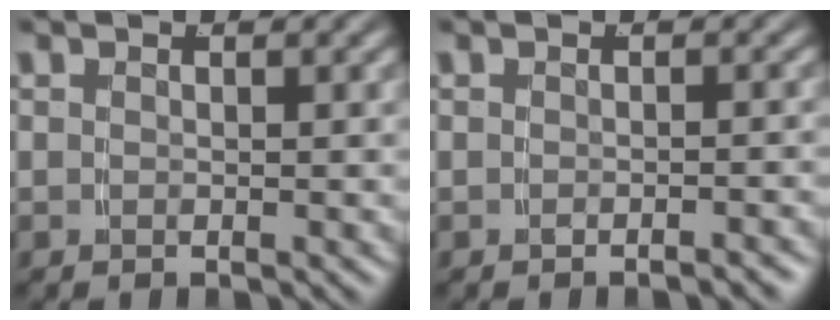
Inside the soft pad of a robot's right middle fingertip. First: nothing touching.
{"total": 1.4, "force": [-1.3, -0.3, 0.3], "torque": [-0.006, 0.004, -0.020]}